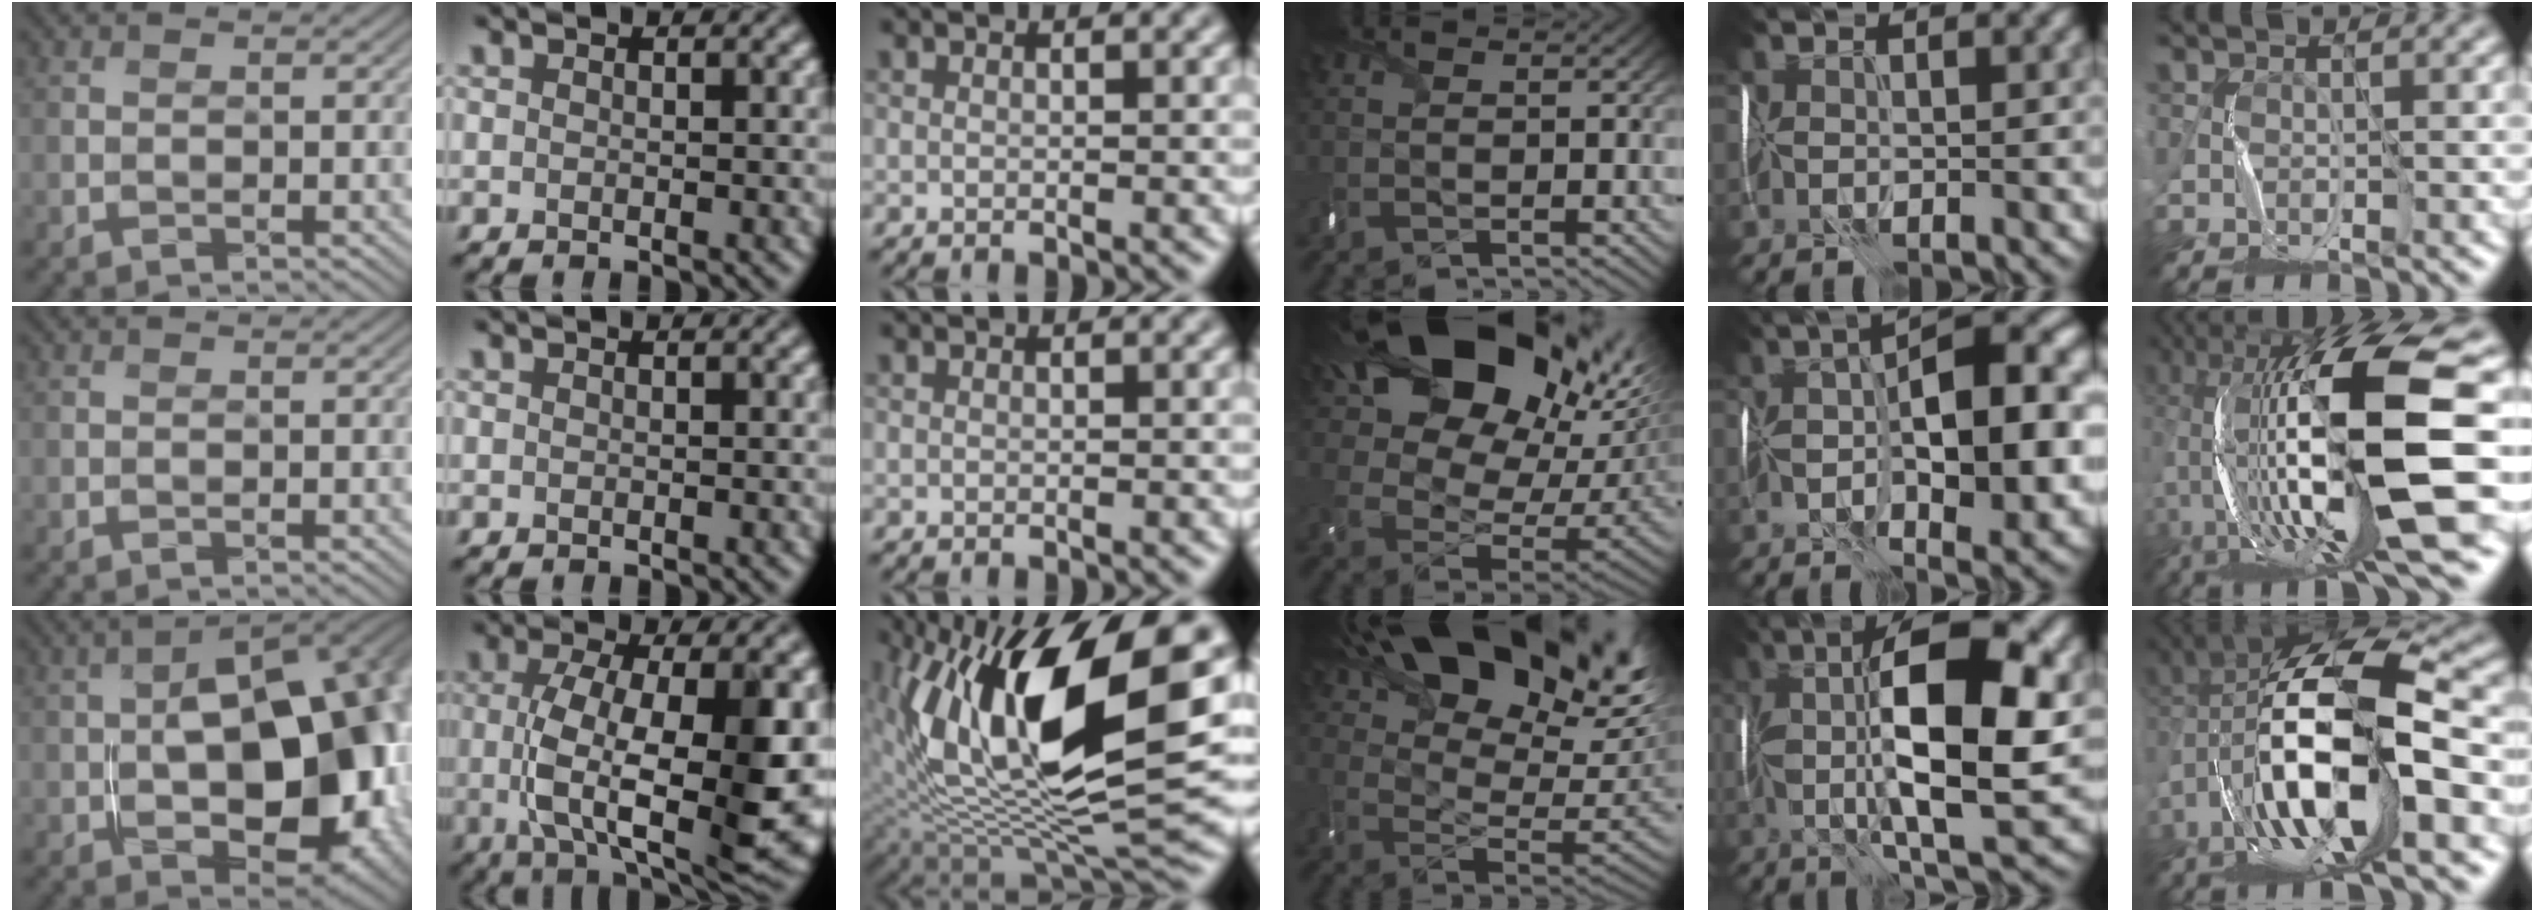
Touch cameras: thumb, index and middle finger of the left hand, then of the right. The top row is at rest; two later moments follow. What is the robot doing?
{"motion": "wrap", "object": "thread"}